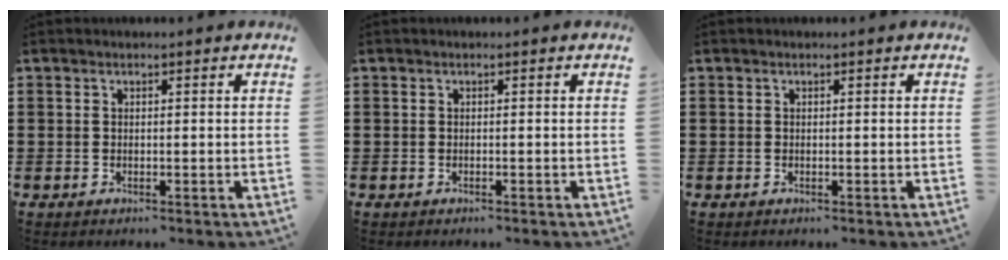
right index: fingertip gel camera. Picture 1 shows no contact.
{"total": 0.0}
{"total": 0.0}